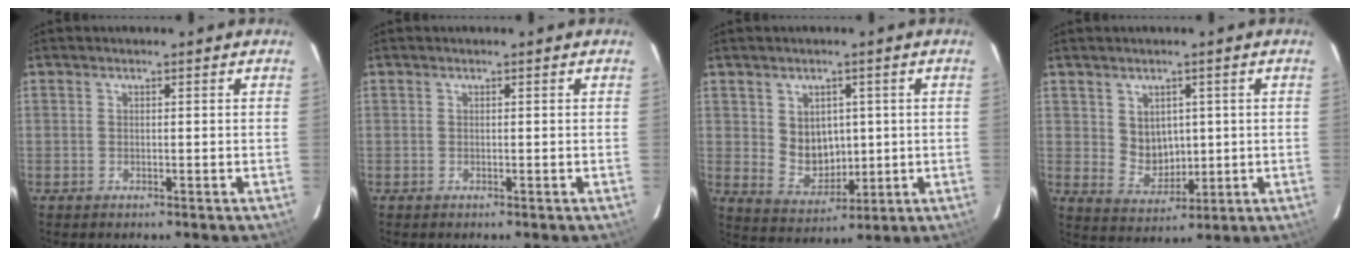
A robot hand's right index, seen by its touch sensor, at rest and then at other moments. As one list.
[{"total": 0.0}, {"total": 7.2, "force": [1.3, 5.9, 3.9], "torque": [-0.069, -0.001, 0.044]}, {"total": 5.9, "force": [1.4, 4.9, 3.0], "torque": [-0.051, 0.001, 0.044]}]